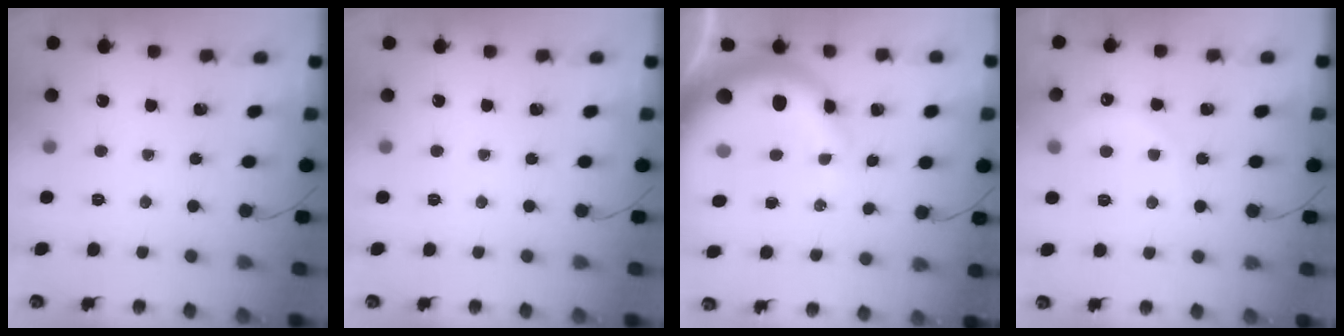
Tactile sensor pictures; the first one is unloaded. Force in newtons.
{"total": 0.0}
{"total": 12.3, "press": 12.1, "slide": 2.6}
{"total": 6.1, "press": 6.0, "slide": 1.3}